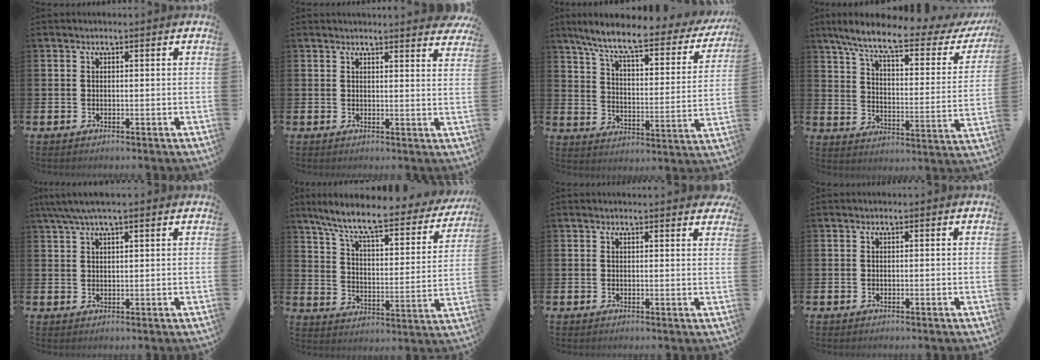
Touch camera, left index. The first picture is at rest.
{"total": 2.3, "force": [2.3, -0.3, -0.3], "torque": [0.022, -0.025, 0.037]}
{"total": 8.1, "force": [6.6, 1.4, 4.5], "torque": [-0.107, -0.044, 0.103]}
{"total": 8.7, "force": [6.7, 1.6, 5.3], "torque": [-0.120, -0.042, 0.104]}
{"total": 4.1, "force": [3.1, 0.7, 2.5], "torque": [-0.056, 0.000, 0.058]}
{"total": 8.9, "force": [7.6, 1.5, 4.4], "torque": [-0.110, -0.056, 0.122]}
{"total": 1.0, "force": [1.0, -0.1, -0.1], "torque": [0.014, -0.009, 0.016]}
{"total": 0.0}